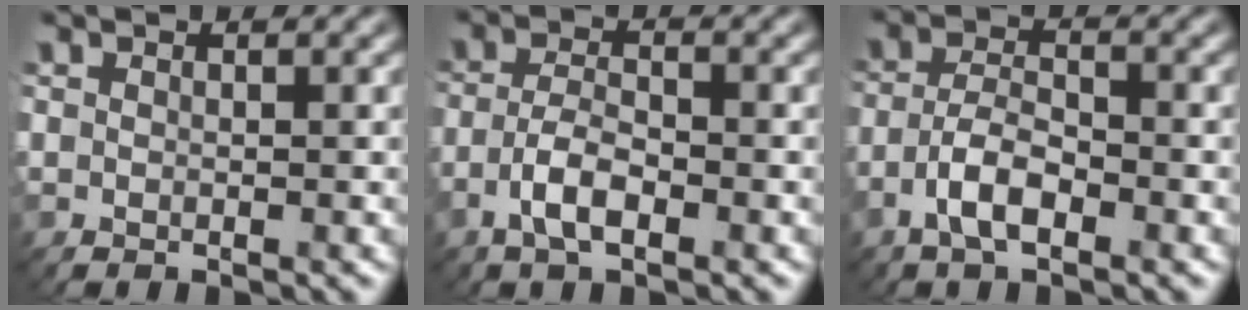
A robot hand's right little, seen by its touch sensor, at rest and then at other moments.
{"total": 3.3, "force": [-1.7, 1.1, 2.6], "torque": [-0.056, 0.006, -0.038]}
{"total": 3.6, "force": [-2.0, 1.2, 2.8], "torque": [-0.058, 0.008, -0.044]}